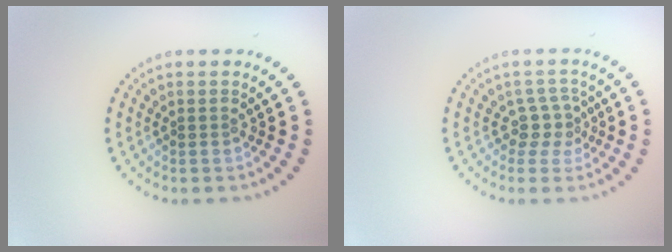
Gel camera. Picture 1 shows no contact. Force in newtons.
{"total": 2.2, "press": 1.7, "slide": 1.4}